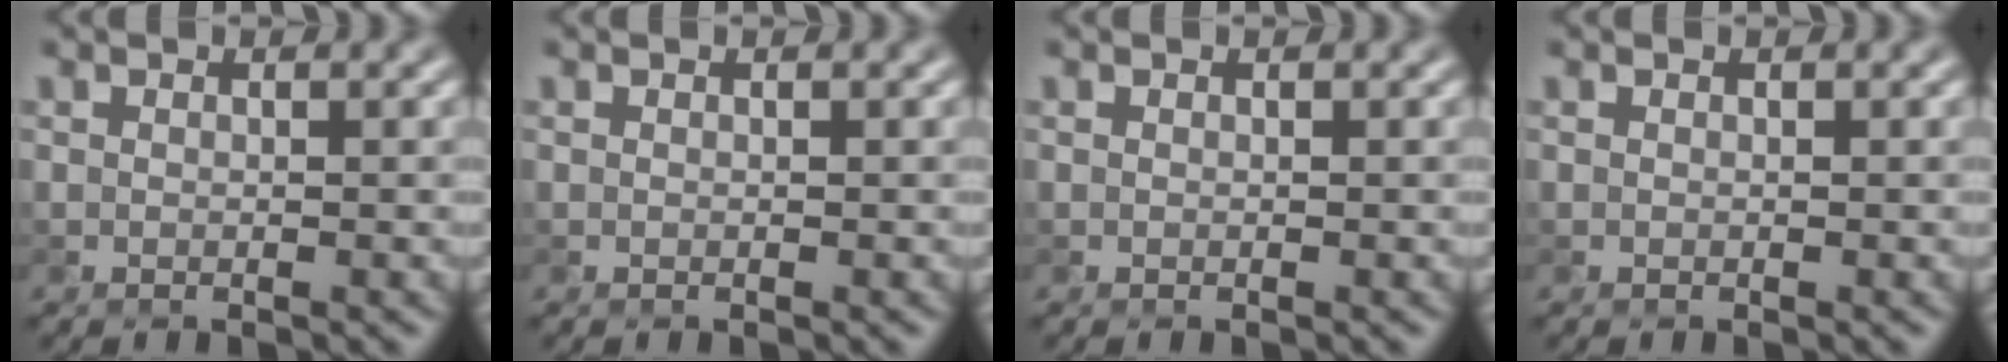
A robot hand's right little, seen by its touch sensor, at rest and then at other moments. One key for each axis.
{"total": 0.0}
{"total": 0.0}
{"total": 0.0}